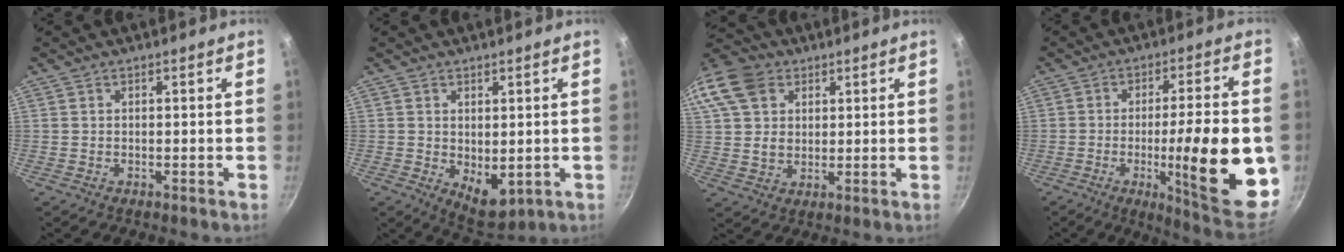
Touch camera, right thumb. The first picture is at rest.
{"total": 6.2, "force": [0.2, 3.8, 4.9], "torque": [-0.056, -0.019, 0.017]}
{"total": 18.7, "force": [7.5, 14.2, 9.5], "torque": [-0.215, 0.022, 0.136]}
{"total": 21.4, "force": [-3.9, 4.6, 20.6], "torque": [-0.271, 0.002, -0.052]}